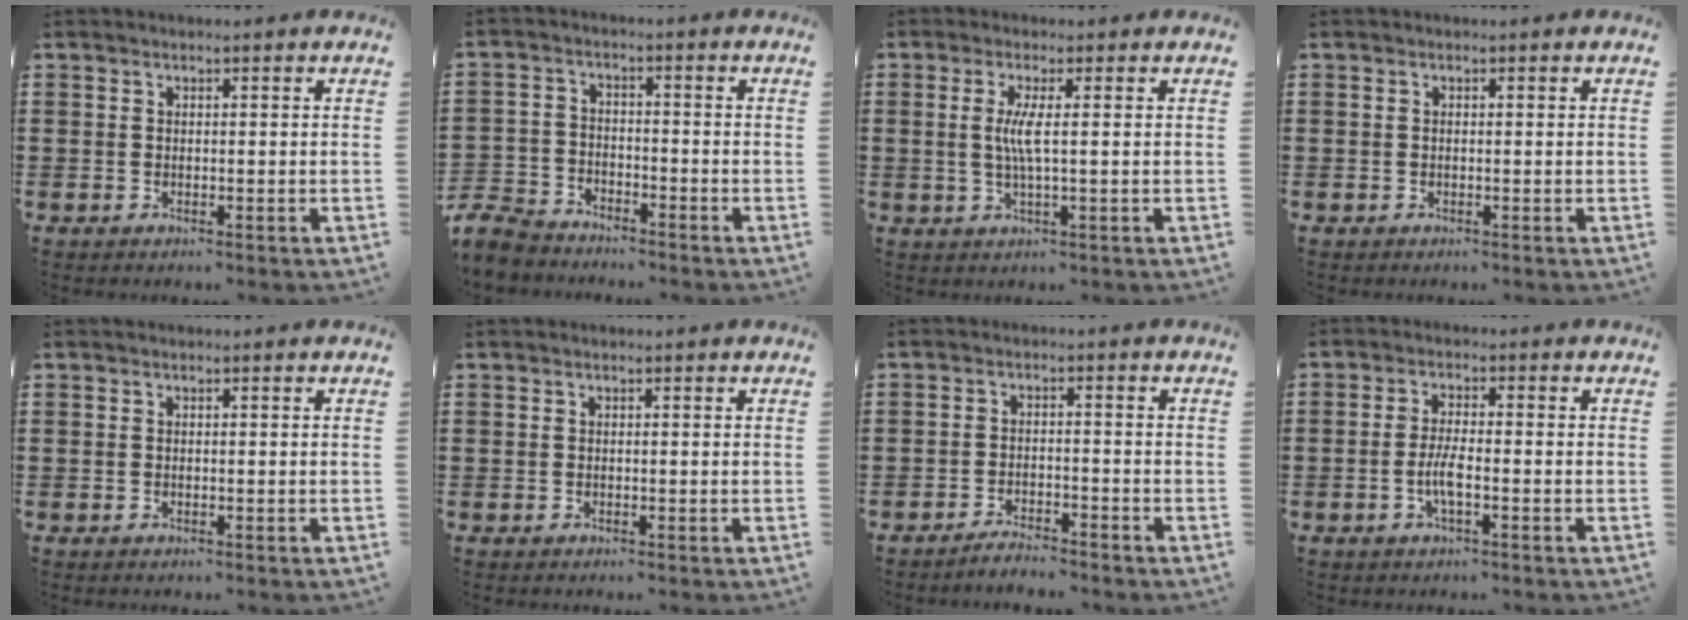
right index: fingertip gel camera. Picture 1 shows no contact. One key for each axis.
{"total": 5.3, "fx": -5.1, "fy": 1.3, "fz": 0.8, "tx": -0.040, "ty": -0.002, "tz": -0.108}
{"total": 3.8, "fx": 0.2, "fy": 0.1, "fz": 3.8, "tx": -0.087, "ty": -0.010, "tz": -0.004}
{"total": 0.0}
{"total": 0.0}
{"total": 0.0}
{"total": 2.8, "fx": -2.7, "fy": -0.1, "fz": 0.2, "tx": -0.009, "ty": 0.001, "tz": -0.055}
{"total": 3.7, "fx": -1.2, "fy": 0.8, "fz": 3.4, "tx": -0.075, "ty": -0.003, "tz": -0.027}